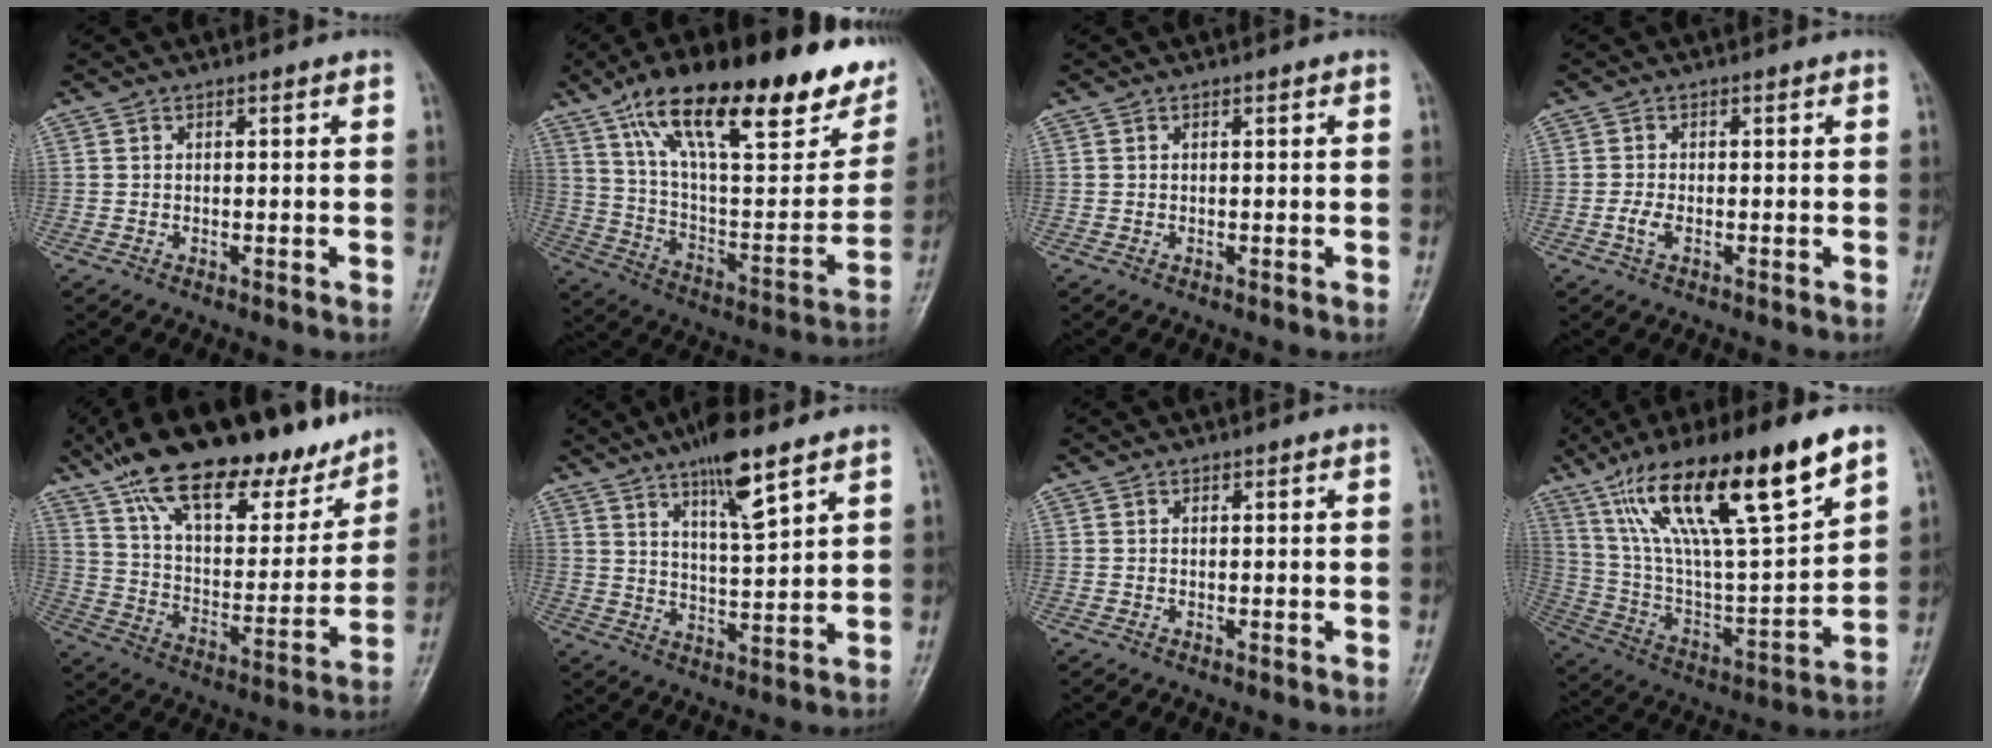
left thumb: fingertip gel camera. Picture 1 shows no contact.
{"total": 33.4, "force": [20.1, 11.3, 24.1], "torque": [-0.339, -0.022, 0.324]}
{"total": 0.0}
{"total": 2.3, "force": [-0.8, 1.1, 1.9], "torque": [-0.045, 0.005, -0.017]}
{"total": 26.6, "force": [19.3, 10.5, 15.0], "torque": [-0.214, -0.056, 0.316]}
{"total": 10.6, "force": [6.8, 2.0, 7.9], "torque": [-0.128, -0.038, 0.117]}
{"total": 0.0}
{"total": 27.3, "force": [15.7, 5.6, 21.7], "torque": [-0.376, -0.026, 0.284]}